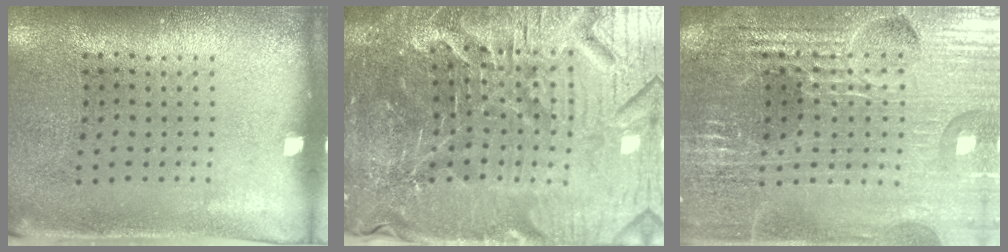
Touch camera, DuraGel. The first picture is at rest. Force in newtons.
{"total": 6.5, "press": 5.9, "slide": 2.7}
{"total": 4.9, "press": 4.6, "slide": 1.5}